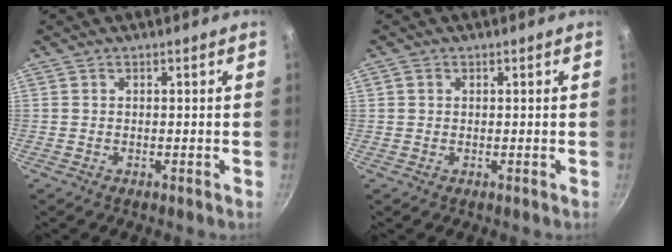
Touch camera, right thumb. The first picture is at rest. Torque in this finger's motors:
{"motor_torque": [-0.04, 0.12, 0.18, 0.41, -0.05]}